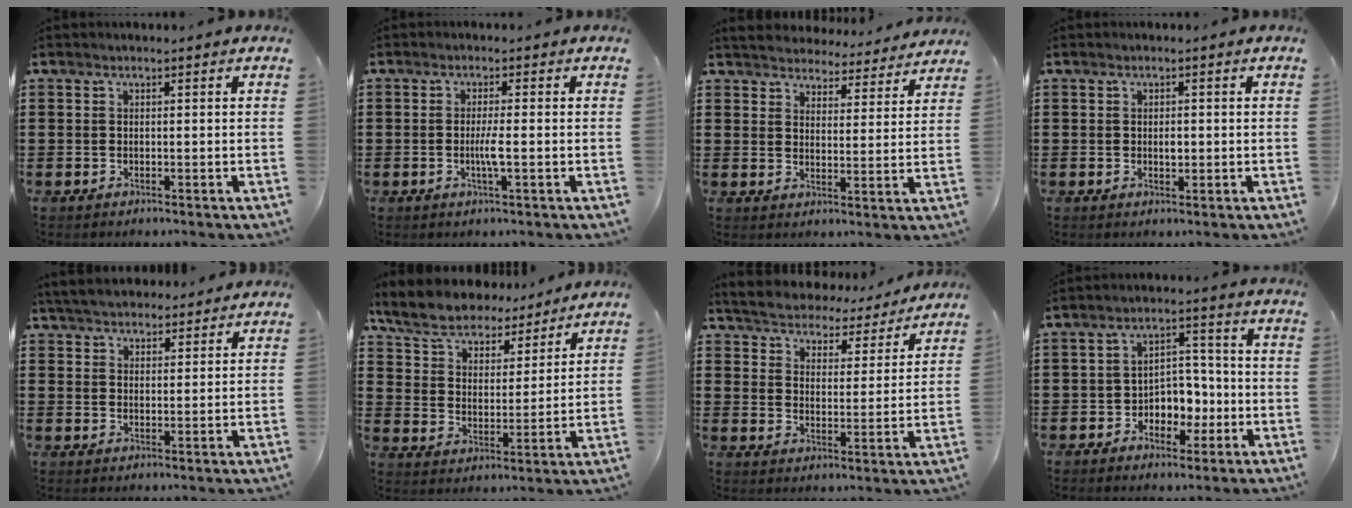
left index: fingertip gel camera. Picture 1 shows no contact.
{"total": 3.0, "force": [-0.5, 0.1, 3.0], "torque": [-0.060, -0.007, -0.013]}
{"total": 4.5, "force": [4.5, 0.1, -0.3], "torque": [-0.019, -0.033, 0.078]}
{"total": 1.3, "force": [0.1, 0.7, 1.2], "torque": [-0.023, 0.003, 0.001]}
{"total": 4.5, "force": [4.3, 1.1, 0.9], "torque": [-0.031, -0.008, 0.080]}
{"total": 7.8, "force": [7.3, 2.0, 2.0], "torque": [-0.076, -0.039, 0.131]}
{"total": 4.6, "force": [4.6, 0.0, -0.2], "torque": [-0.024, -0.039, 0.075]}
{"total": 5.1, "force": [-1.7, 4.1, 2.5], "torque": [-0.048, 0.008, -0.035]}